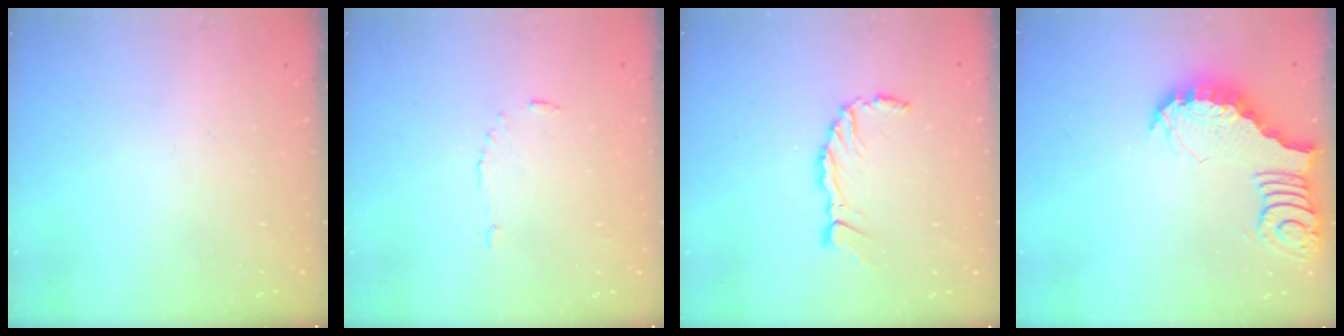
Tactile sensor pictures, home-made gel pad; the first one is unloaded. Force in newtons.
{"total": 3.5, "press": 3.5, "slide": 0.3}
{"total": 6.8, "press": 6.7, "slide": 1.2}
{"total": 3.8, "press": 3.8, "slide": 0.4}